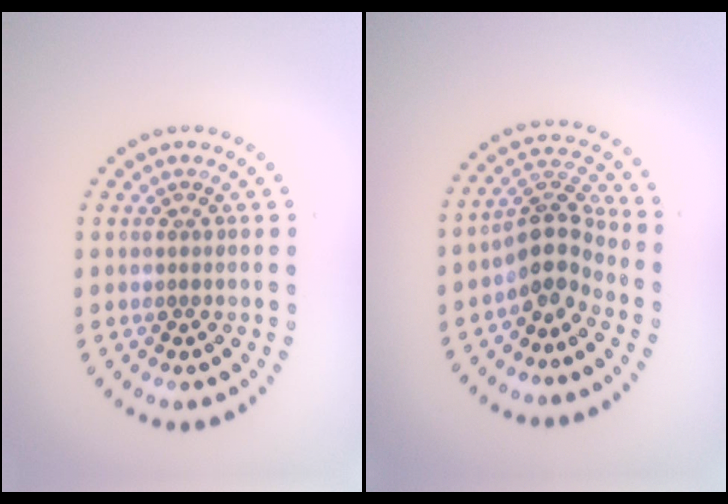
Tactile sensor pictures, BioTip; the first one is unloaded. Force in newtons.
{"total": 3.7, "press": 2.8, "slide": 2.4}